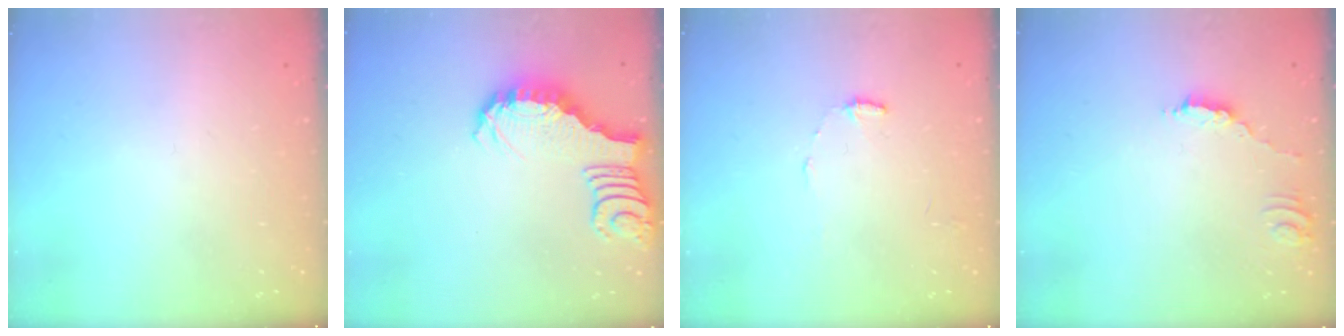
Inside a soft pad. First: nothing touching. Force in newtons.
{"total": 2.9, "press": 2.8, "slide": 0.5}
{"total": 5.9, "press": 5.9, "slide": 0.3}
{"total": 1.8, "press": 1.8, "slide": 0.1}